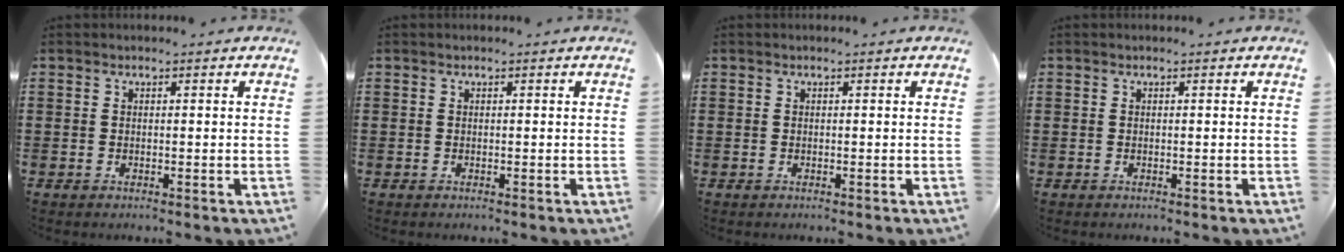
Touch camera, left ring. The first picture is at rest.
{"total": 0.0}
{"total": 0.0}
{"total": 0.0}